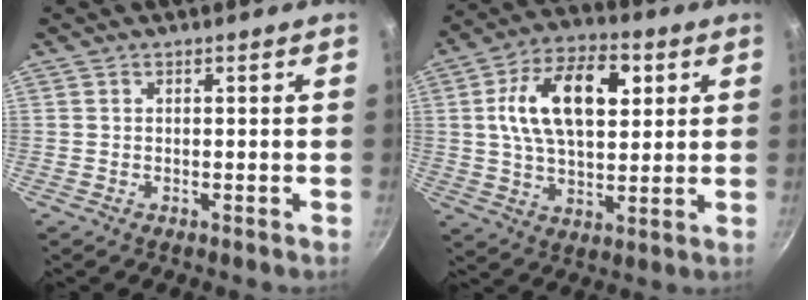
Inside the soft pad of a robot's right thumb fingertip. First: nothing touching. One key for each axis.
{"total": 17.3, "fx": 4.2, "fy": 9.7, "fz": 13.6, "tx": -0.219, "ty": 0.006, "tz": 0.070}